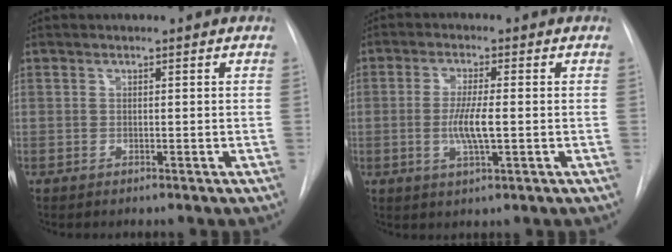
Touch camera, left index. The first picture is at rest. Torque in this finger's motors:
{"motor_torque": [0.72, 0.12, 0.23, 0.08]}